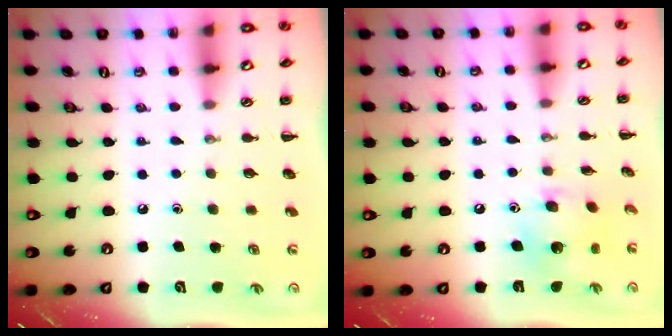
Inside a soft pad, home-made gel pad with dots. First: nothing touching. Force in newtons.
{"total": 7.3, "press": 7.3, "slide": 0.4}